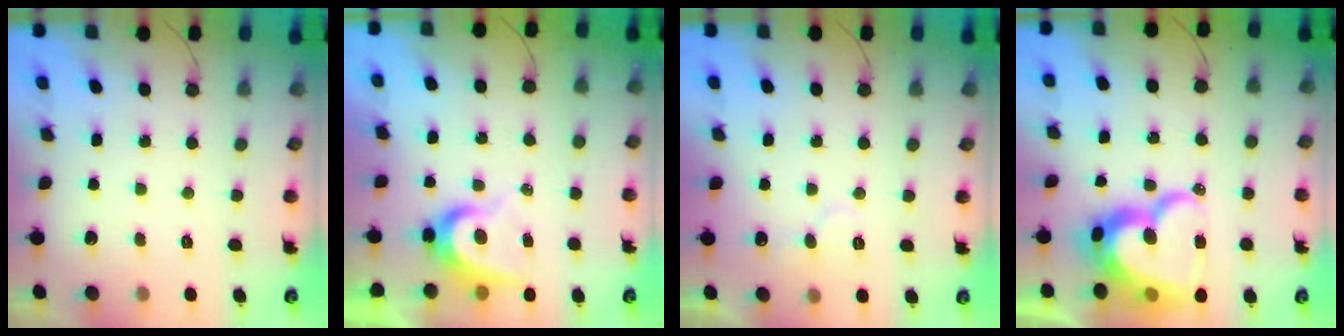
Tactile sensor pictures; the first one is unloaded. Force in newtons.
{"total": 7.0, "press": 6.9, "slide": 0.4}
{"total": 5.1, "press": 5.1, "slide": 0.5}
{"total": 21.6, "press": 21.5, "slide": 1.9}